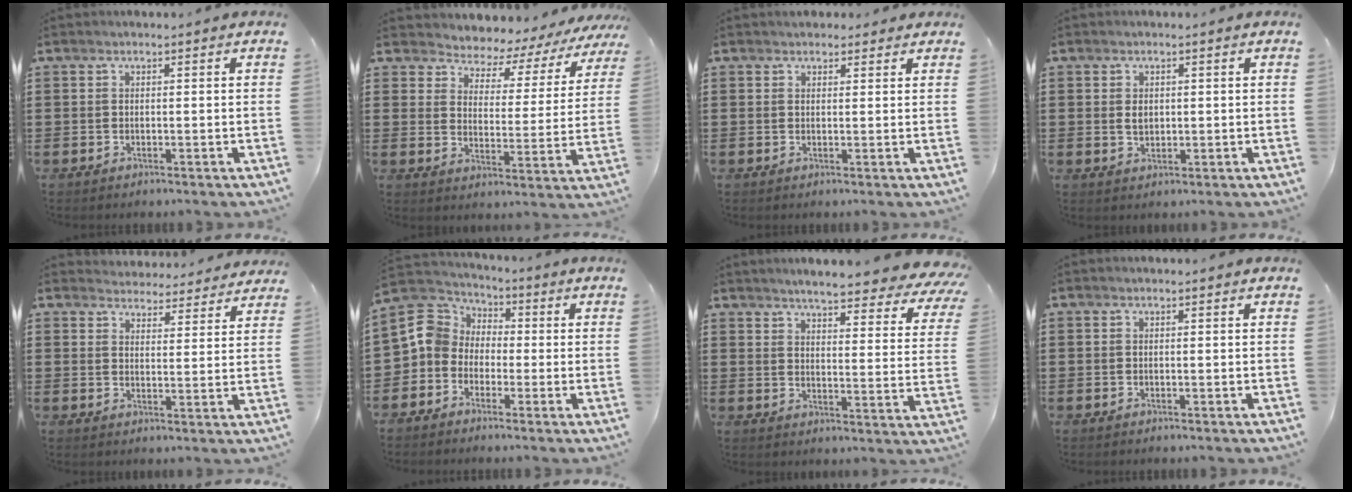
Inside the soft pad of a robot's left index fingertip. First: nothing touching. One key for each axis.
{"total": 3.6, "fx": 3.5, "fy": 0.9, "fz": 0.3, "tx": -0.032, "ty": -0.031, "tz": 0.051}
{"total": 1.8, "fx": 1.5, "fy": 1.0, "fz": 0.1, "tx": 0.001, "ty": 0.004, "tz": 0.028}
{"total": 1.9, "fx": 0.3, "fy": 1.3, "fz": 1.3, "tx": -0.029, "ty": 0.006, "tz": 0.004}
{"total": 4.2, "fx": 4.2, "fy": 0.4, "fz": -0.2, "tx": -0.007, "ty": -0.027, "tz": 0.073}
{"total": 6.5, "fx": -0.3, "fy": 6.1, "fz": 2.1, "tx": -0.092, "ty": -0.003, "tz": -0.016}
{"total": 5.3, "fx": 4.7, "fy": -0.2, "fz": 2.4, "tx": -0.060, "ty": -0.037, "tz": 0.075}
{"total": 0.0}